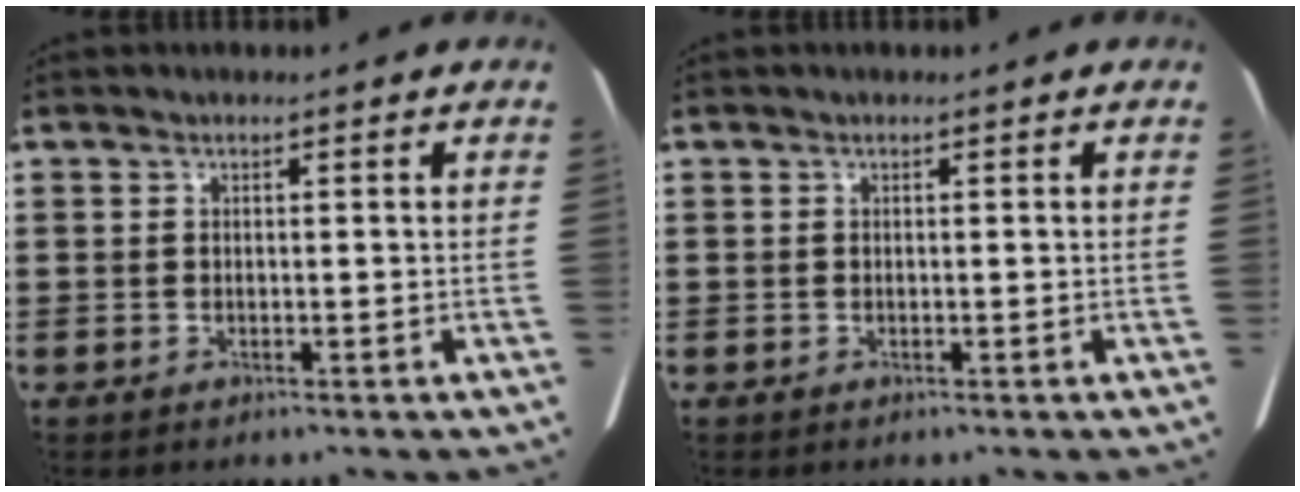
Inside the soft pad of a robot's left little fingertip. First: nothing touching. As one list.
[{"total": 0.0}]